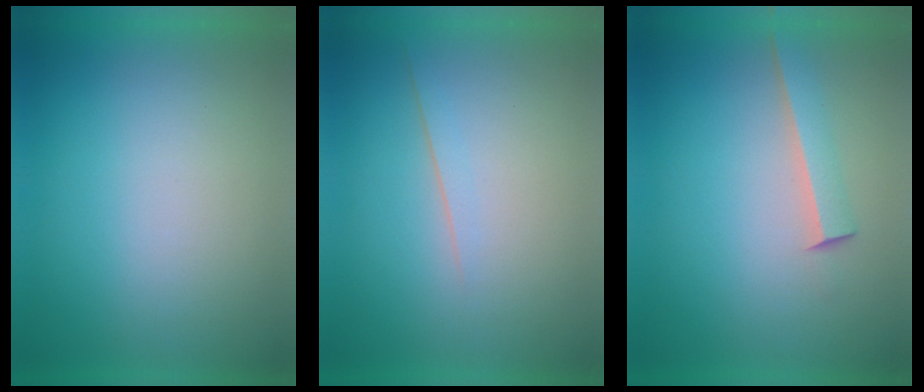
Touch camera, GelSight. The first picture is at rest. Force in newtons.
{"total": 1.4}
{"total": 2.4}